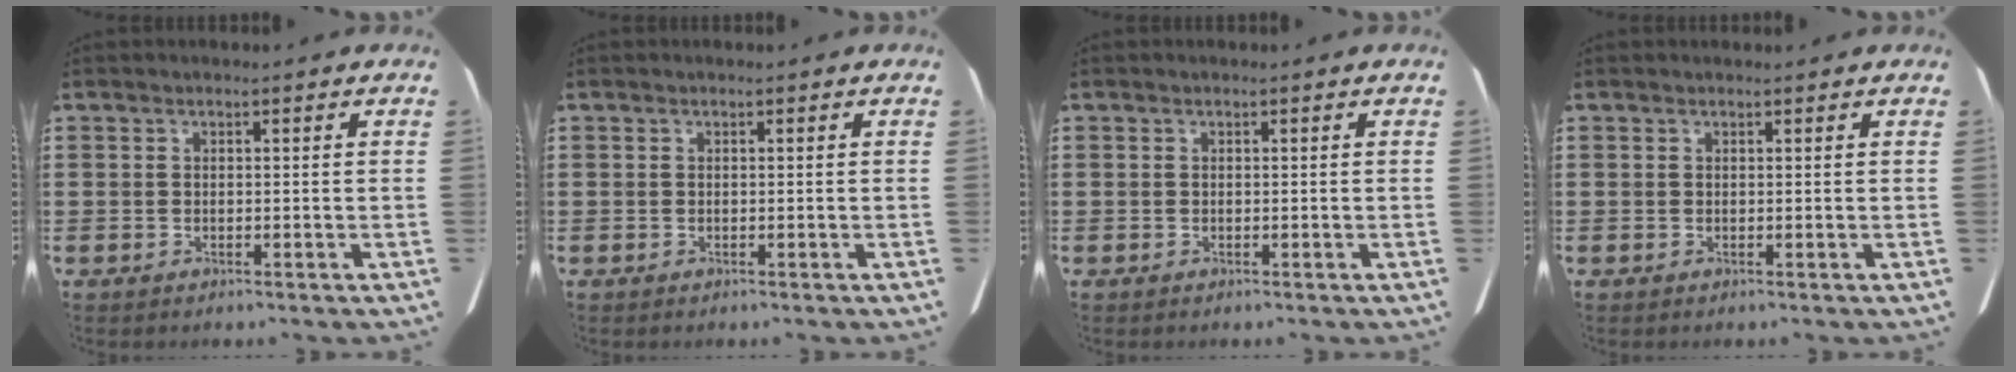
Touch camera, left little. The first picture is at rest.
{"total": 0.0}
{"total": 0.0}
{"total": 0.0}